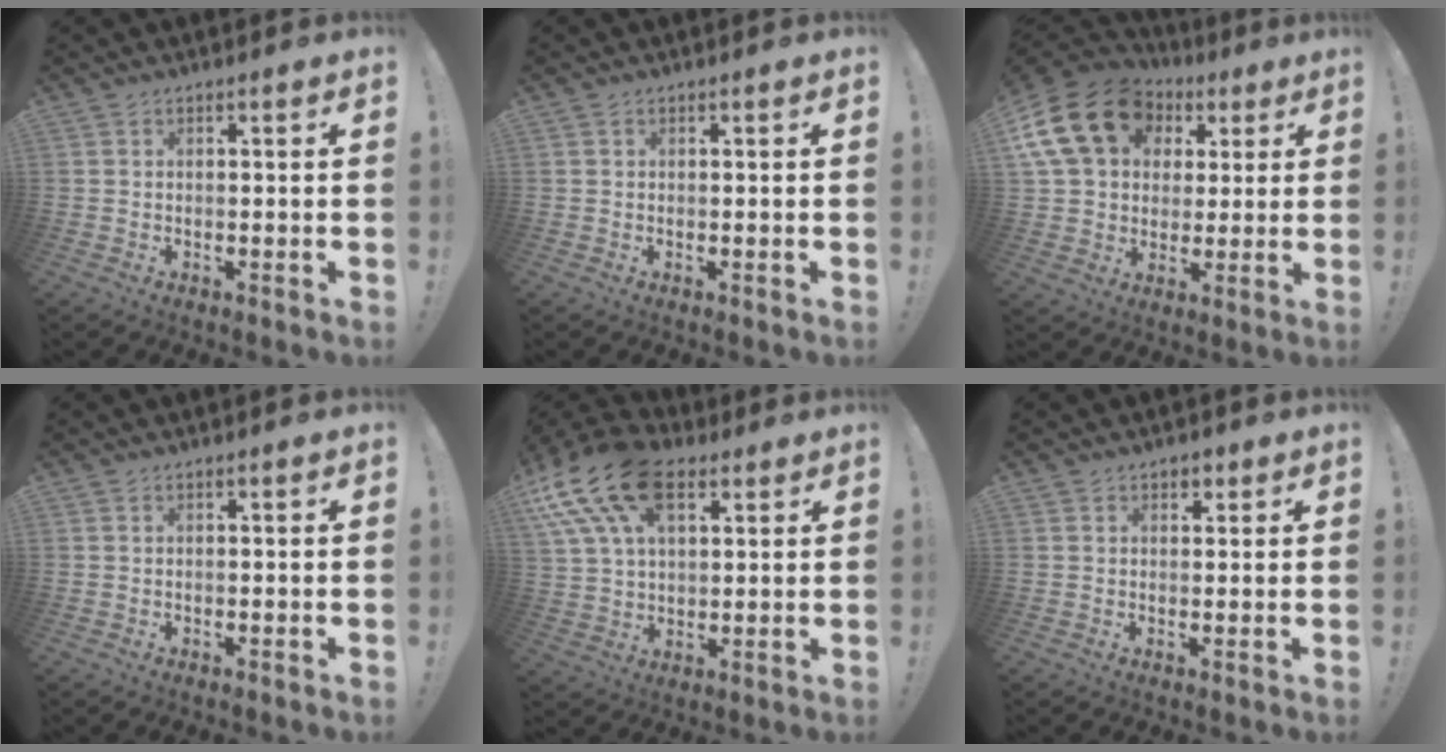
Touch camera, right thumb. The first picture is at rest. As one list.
[{"total": 0.0}, {"total": 20.7, "force": [7.6, 15.4, 11.5], "torque": [-0.193, -0.025, 0.154]}, {"total": 0.0}, {"total": 19.9, "force": [9.6, 11.8, 12.8], "torque": [-0.244, -0.041, 0.171]}, {"total": 2.0, "force": [1.1, 1.6, 0.7], "torque": [0.006, -0.006, 0.015]}]